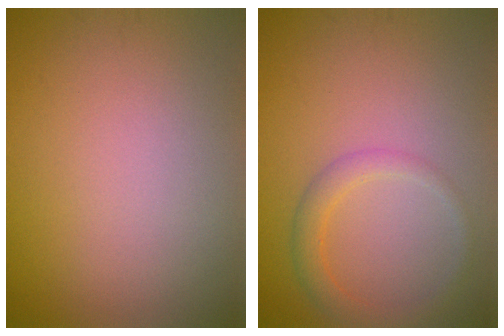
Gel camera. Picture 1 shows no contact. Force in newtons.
{"total": 2.3, "press": 2.3, "slide": 0.1}